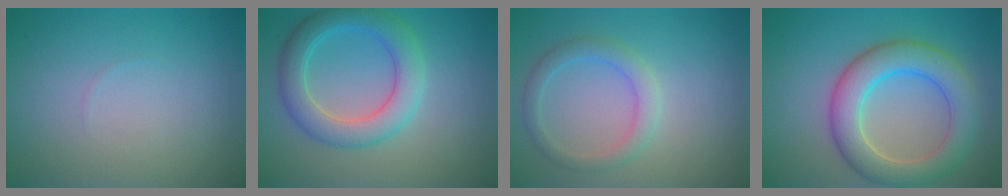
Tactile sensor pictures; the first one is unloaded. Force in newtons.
{"total": 5.1, "press": 5.0, "slide": 0.3}
{"total": 2.5, "press": 2.5, "slide": 0.3}
{"total": 6.6, "press": 6.6, "slide": 0.2}